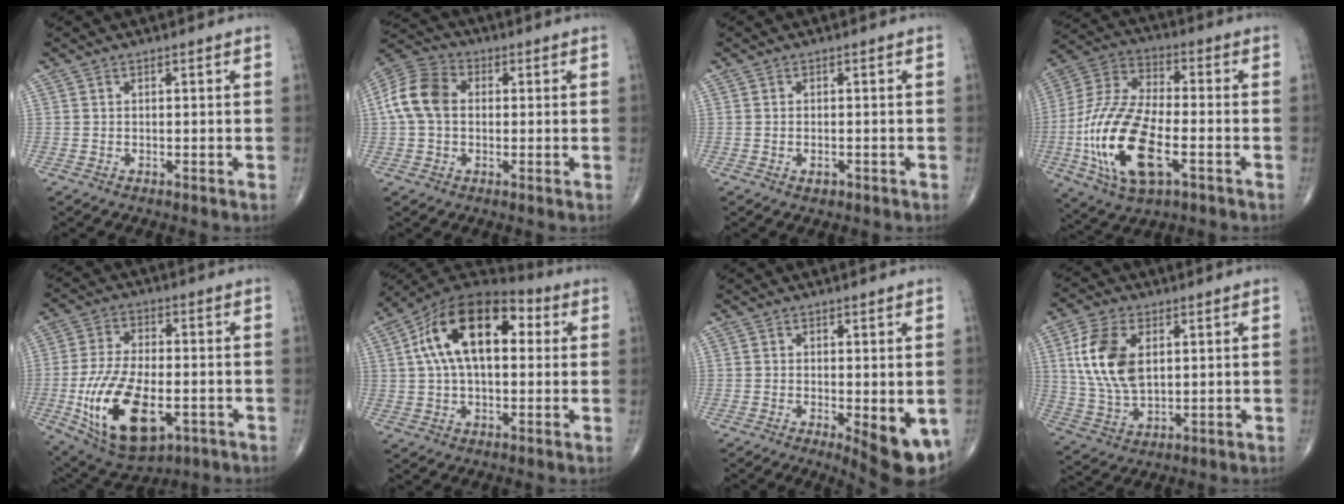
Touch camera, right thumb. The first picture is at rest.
{"total": 10.1, "force": [0.7, 7.4, 6.9], "torque": [-0.136, 0.028, 0.004]}
{"total": 1.3, "force": [-0.7, 0.7, 0.9], "torque": [-0.013, 0.002, -0.009]}
{"total": 20.6, "force": [-5.9, 9.5, 17.3], "torque": [-0.361, 0.016, -0.104]}
{"total": 18.8, "force": [-5.3, 9.6, 15.3], "torque": [-0.281, 0.003, -0.074]}
{"total": 19.0, "force": [4.1, 10.5, 15.3], "torque": [-0.248, 0.029, 0.058]}
{"total": 9.2, "force": [-2.4, 3.1, 8.3], "torque": [-0.097, -0.019, -0.026]}
{"total": 12.9, "force": [3.2, 7.5, 10.0], "torque": [-0.196, -0.008, 0.066]}